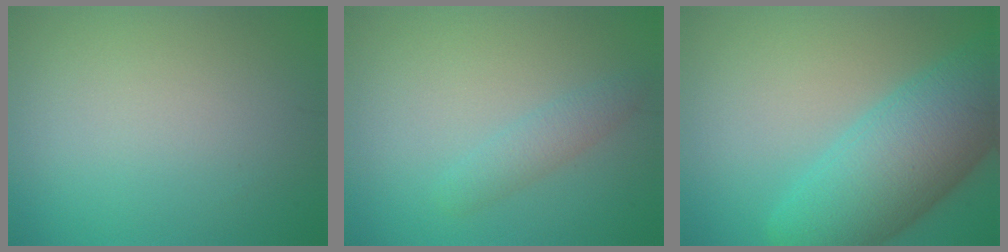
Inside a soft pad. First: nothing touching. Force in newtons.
{"total": 1.8, "press": 1.8, "slide": 0.1}
{"total": 10.0, "press": 10.0, "slide": 0.3}